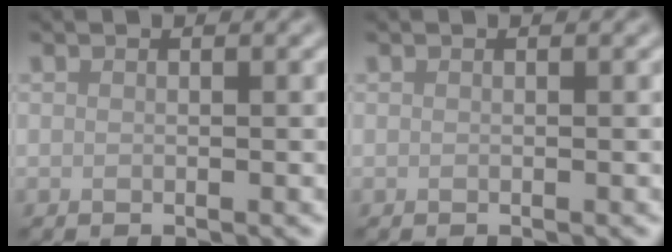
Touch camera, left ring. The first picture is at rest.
{"total": 0.0}